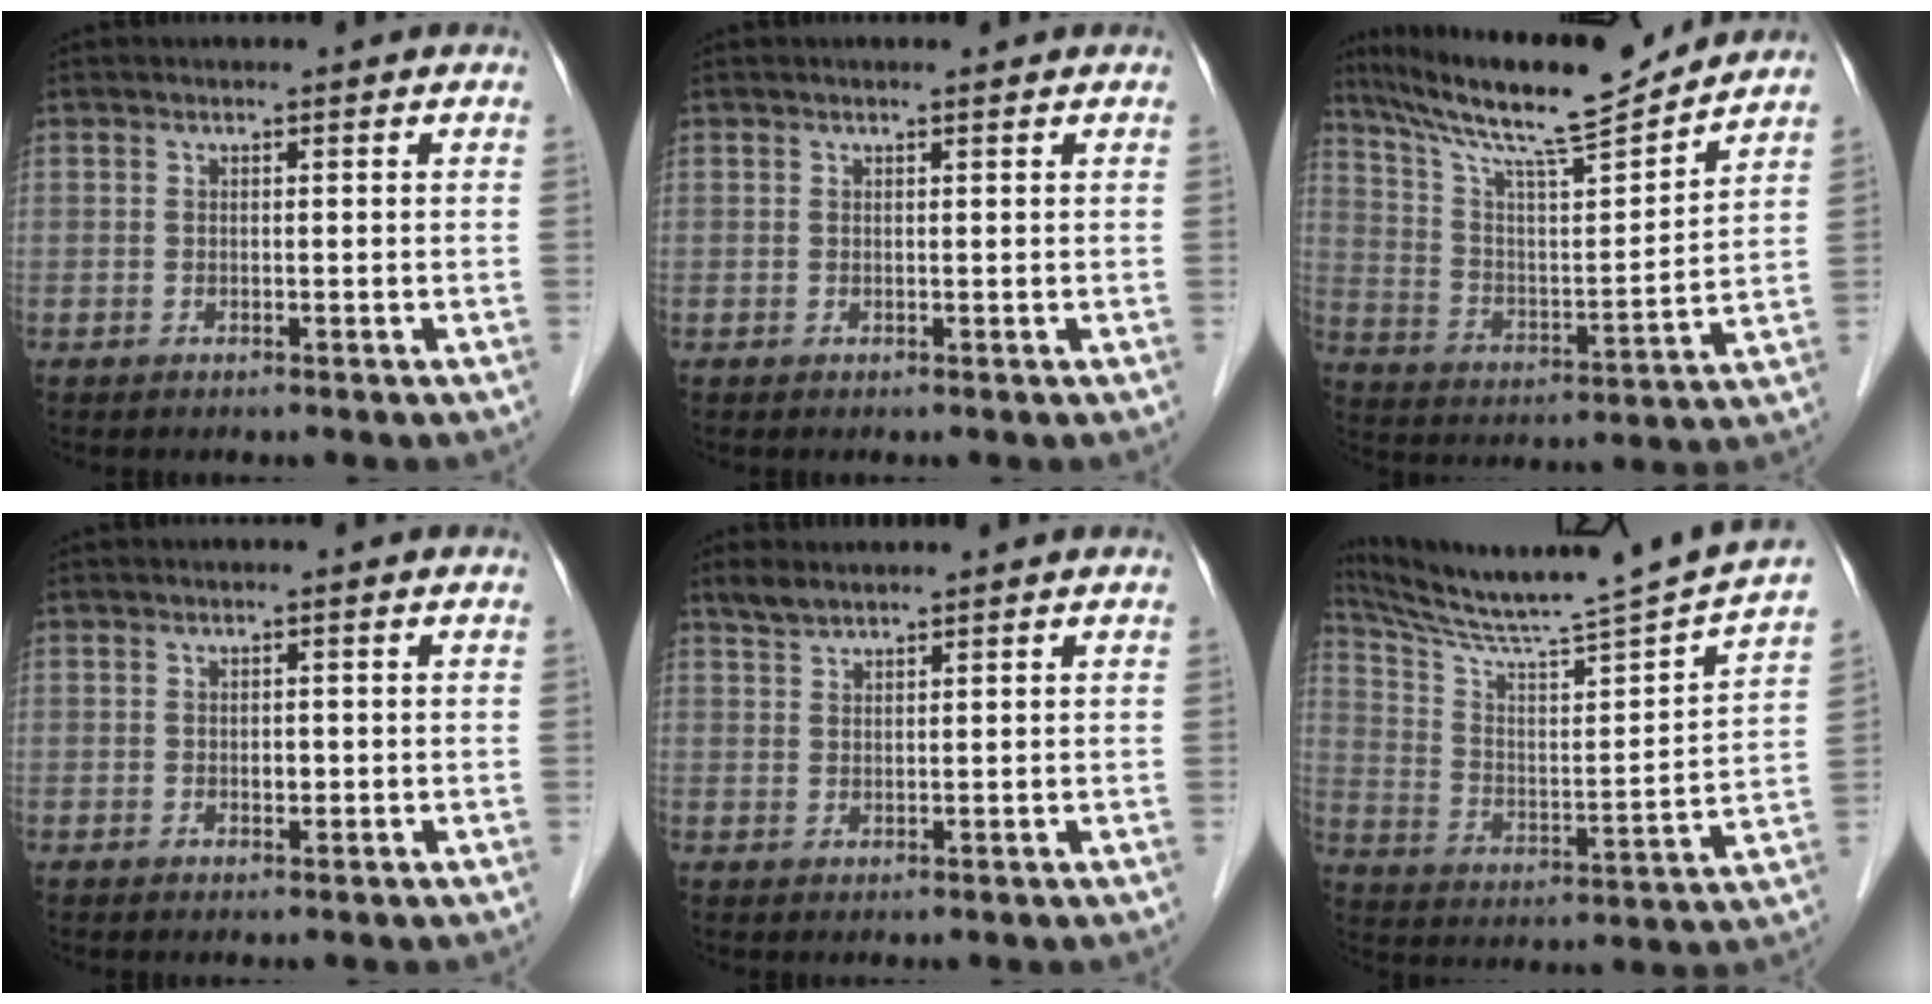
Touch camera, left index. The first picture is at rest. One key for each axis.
{"total": 1.0, "fx": 0.8, "fy": 0.0, "fz": 0.5, "tx": -0.011, "ty": 0.009, "tz": 0.014}
{"total": 17.9, "fx": 15.8, "fy": 0.4, "fz": 8.4, "tx": -0.150, "ty": 0.006, "tz": 0.264}
{"total": 1.0, "fx": 0.0, "fy": 0.6, "fz": 0.7, "tx": -0.012, "ty": 0.001, "tz": 0.001}
{"total": 2.4, "fx": 2.3, "fy": 0.3, "fz": 0.8, "tx": -0.021, "ty": 0.012, "tz": 0.048}
{"total": 20.9, "fx": 19.0, "fy": -2.4, "fz": 8.2, "tx": -0.145, "ty": -0.062, "tz": 0.281}